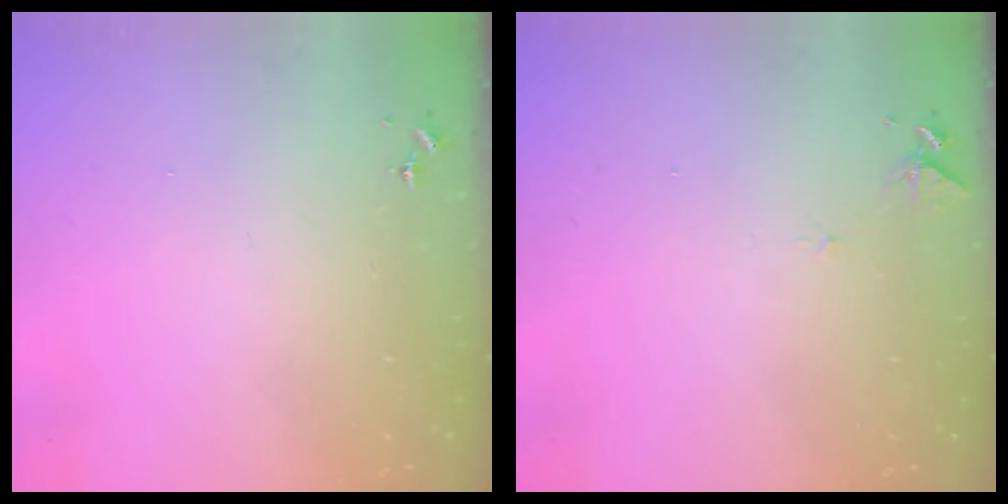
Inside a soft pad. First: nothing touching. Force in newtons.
{"total": 6.2, "press": 6.2, "slide": 0.6}